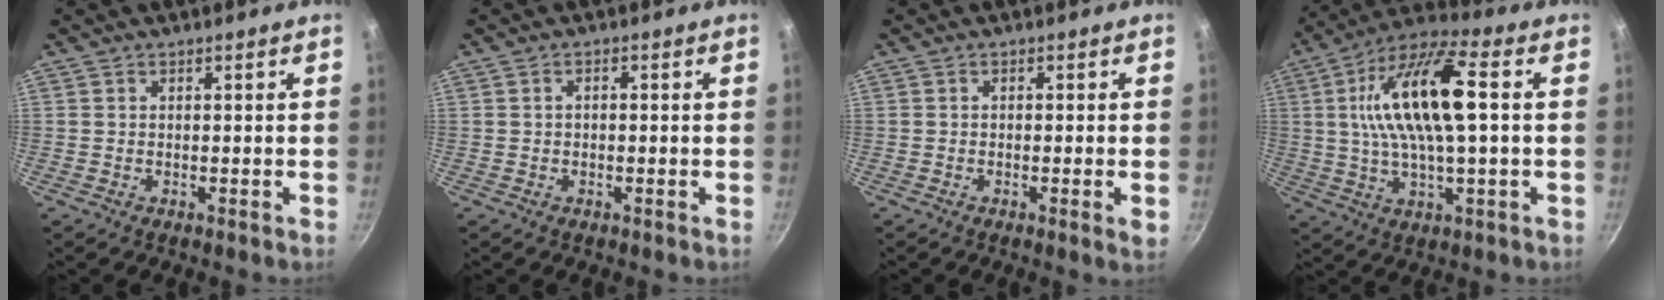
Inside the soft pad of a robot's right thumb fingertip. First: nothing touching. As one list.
[{"total": 1.1, "force": [-0.1, 0.7, 0.8], "torque": [-0.016, 0.007, -0.002]}, {"total": 2.2, "force": [-0.5, 0.2, 2.1], "torque": [-0.034, -0.006, -0.010]}, {"total": 18.5, "force": [2.6, 6.2, 17.2], "torque": [-0.315, 0.023, 0.040]}]